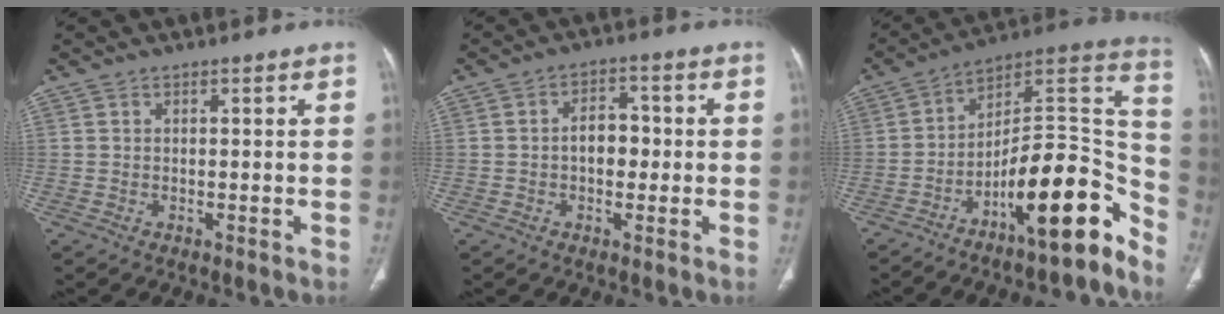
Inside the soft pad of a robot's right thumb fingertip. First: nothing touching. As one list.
[{"total": 5.3, "force": [-0.4, 3.6, 3.8], "torque": [-0.040, 0.017, -0.013]}, {"total": 19.2, "force": [-11.6, 5.9, 14.0], "torque": [-0.165, 0.122, -0.184]}]